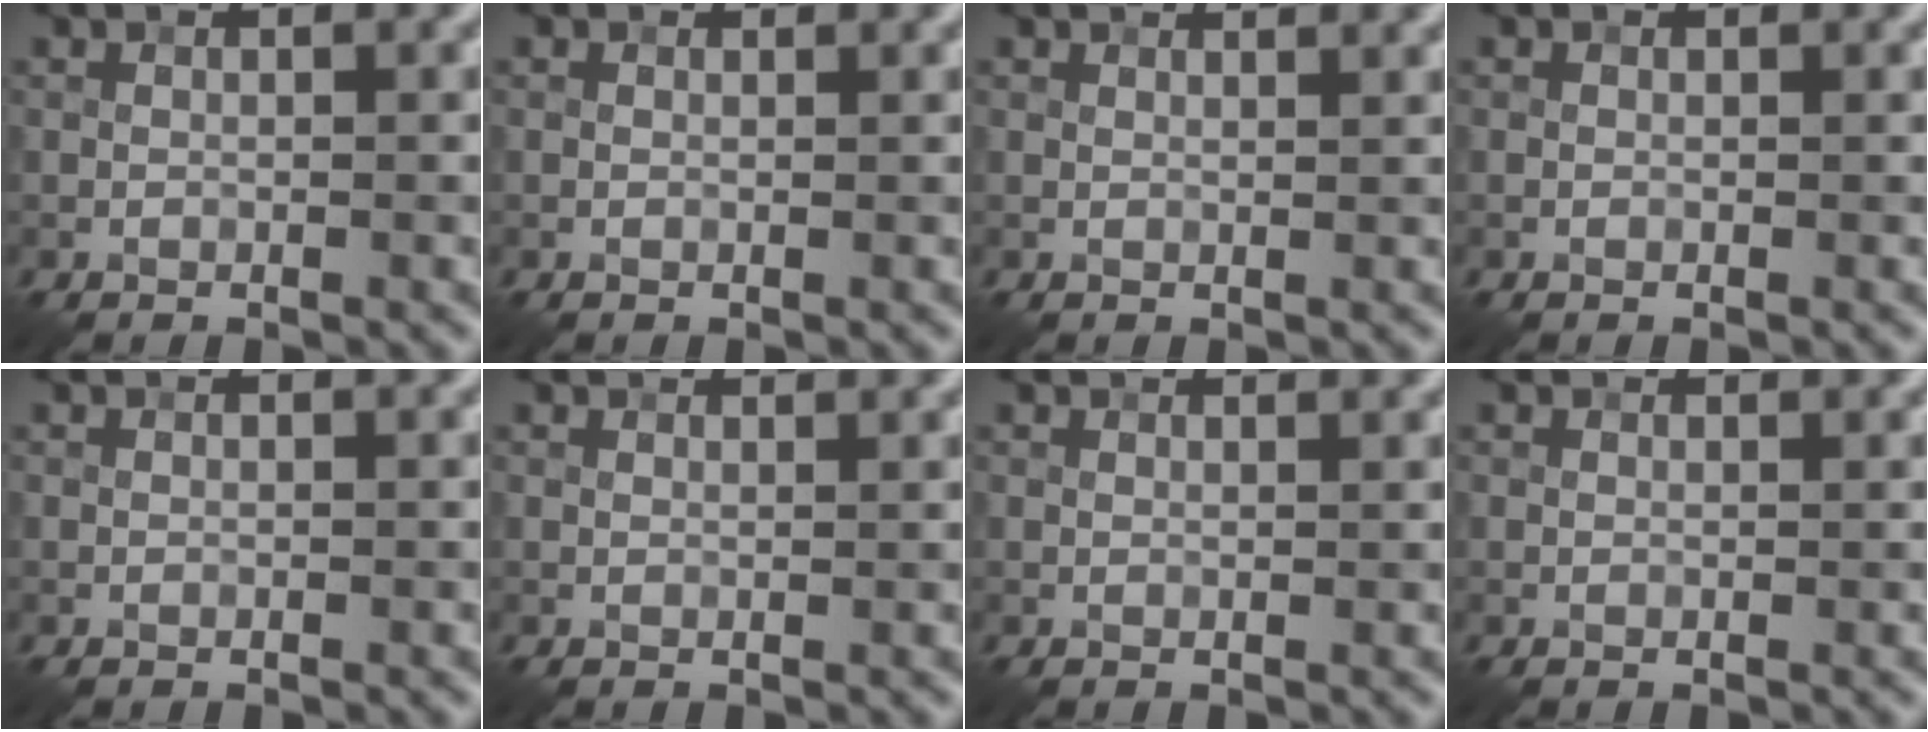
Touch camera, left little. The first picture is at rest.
{"total": 0.6, "force": [0.5, 0.3, 0.2], "torque": [-0.003, -0.003, -0.001]}
{"total": 2.3, "force": [2.1, 0.4, 0.9], "torque": [-0.017, 0.002, 0.021]}
{"total": 0.0}
{"total": 0.0}
{"total": 2.0, "force": [1.9, 0.3, 0.7], "torque": [-0.021, 0.001, 0.018]}
{"total": 1.9, "force": [1.8, 0.2, 0.6], "torque": [-0.020, 0.000, 0.016]}
{"total": 1.2, "force": [1.1, 0.3, 0.2], "torque": [-0.009, -0.004, 0.009]}